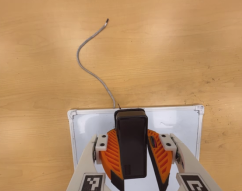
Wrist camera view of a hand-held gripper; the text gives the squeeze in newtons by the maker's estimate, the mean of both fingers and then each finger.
{"total": 9.6, "left": 9.6, "right": 9.6}